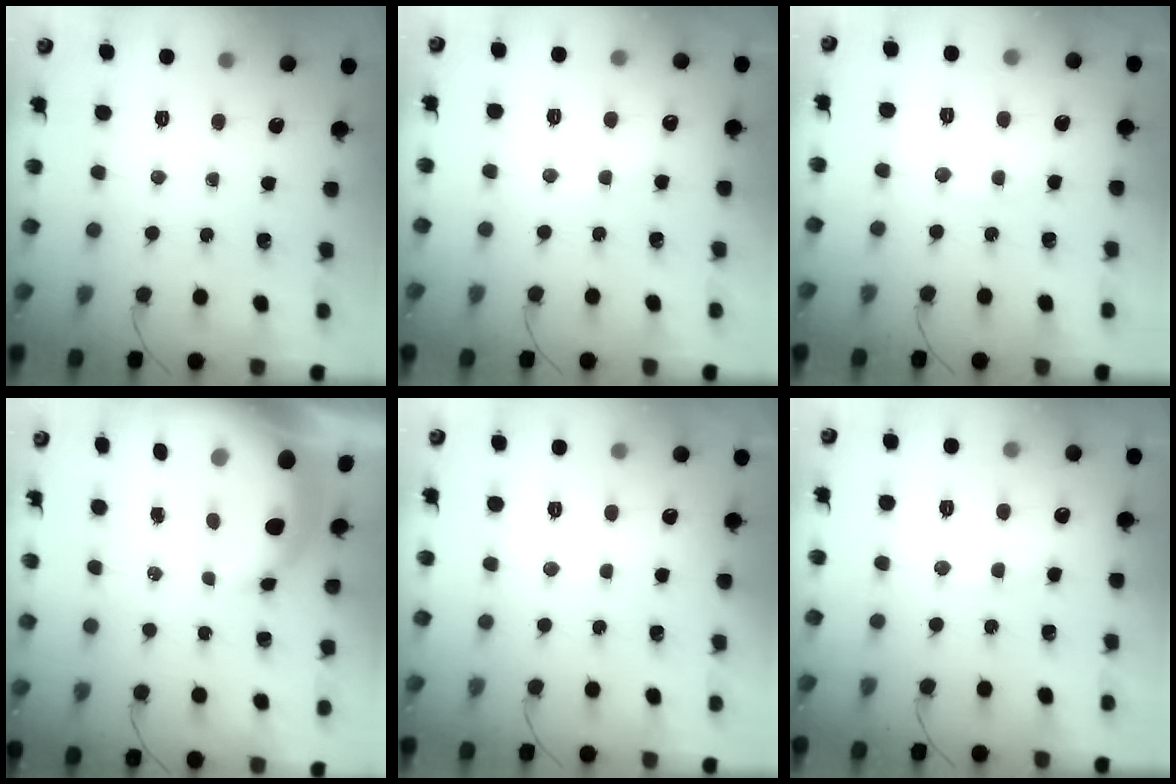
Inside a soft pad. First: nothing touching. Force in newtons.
{"total": 5.3, "press": 5.2, "slide": 1.0}
{"total": 6.5, "press": 6.5, "slide": 0.8}
{"total": 10.0, "press": 9.8, "slide": 1.9}
{"total": 6.0, "press": 5.9, "slide": 0.9}
{"total": 8.8, "press": 8.7, "slide": 0.9}